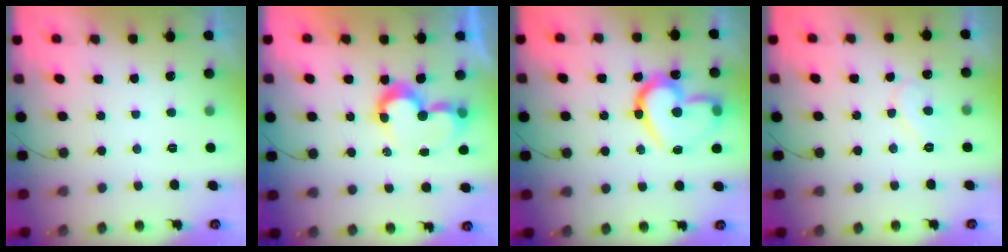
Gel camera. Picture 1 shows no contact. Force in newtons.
{"total": 7.6, "press": 7.6, "slide": 0.6}
{"total": 19.4, "press": 19.3, "slide": 2.0}
{"total": 6.7, "press": 6.7, "slide": 0.5}